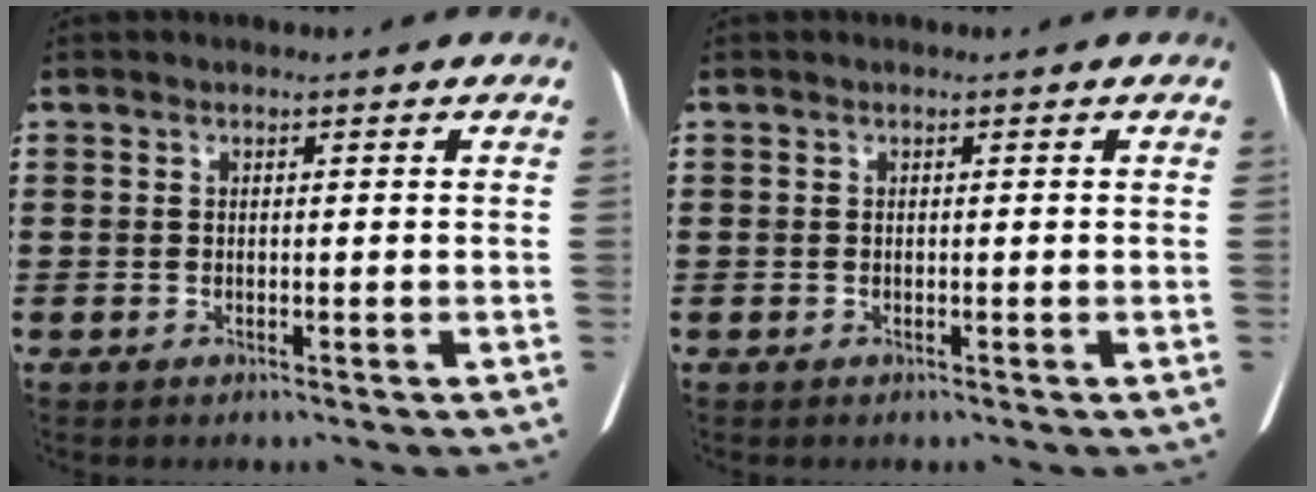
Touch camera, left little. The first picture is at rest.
{"total": 0.0}